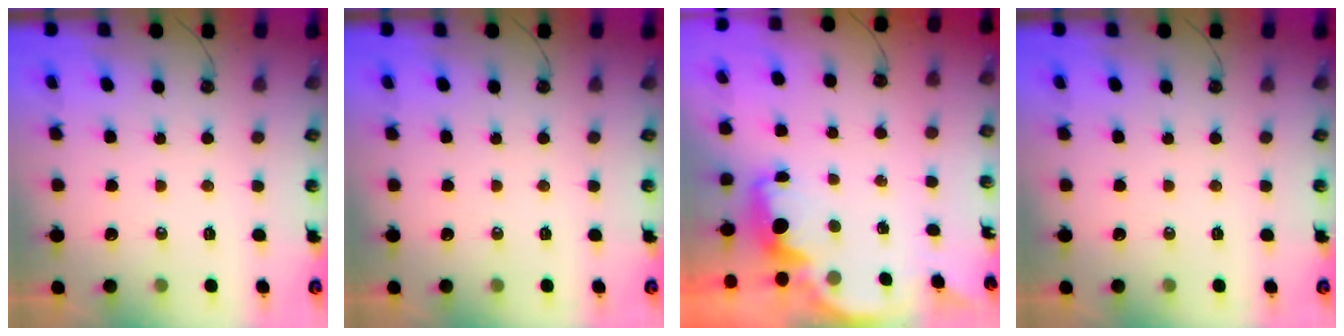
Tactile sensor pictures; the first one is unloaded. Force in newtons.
{"total": 0.0}
{"total": 2.0, "press": 1.9, "slide": 0.7}
{"total": 0.0}